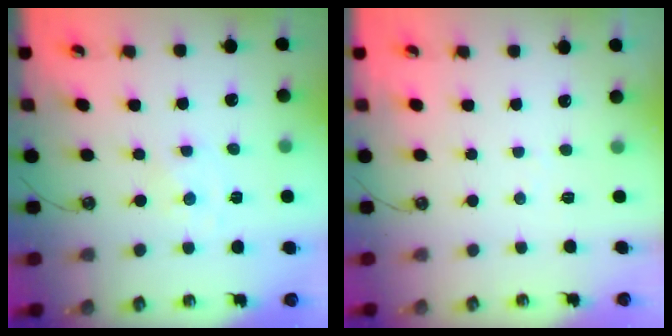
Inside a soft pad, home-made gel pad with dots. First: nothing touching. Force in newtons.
{"total": 3.4, "press": 3.4, "slide": 0.3}